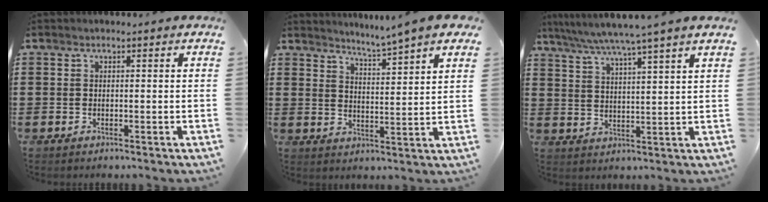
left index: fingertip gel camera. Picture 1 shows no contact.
{"total": 4.5, "force": [4.2, -1.1, 1.1], "torque": [-0.040, -0.030, 0.070]}
{"total": 5.7, "force": [4.9, -1.2, 2.7], "torque": [-0.071, -0.029, 0.081]}